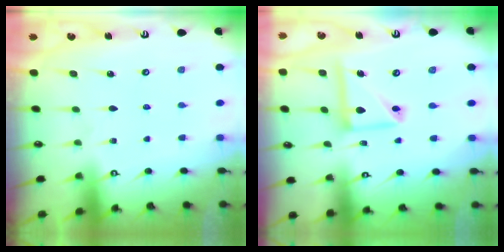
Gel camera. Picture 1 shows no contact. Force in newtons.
{"total": 13.0, "press": 12.9, "slide": 1.3}